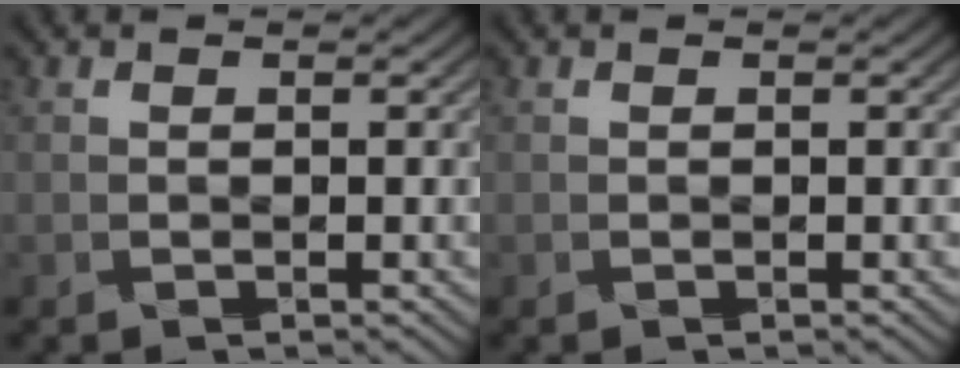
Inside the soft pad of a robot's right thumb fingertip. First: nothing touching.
{"total": 0.0}